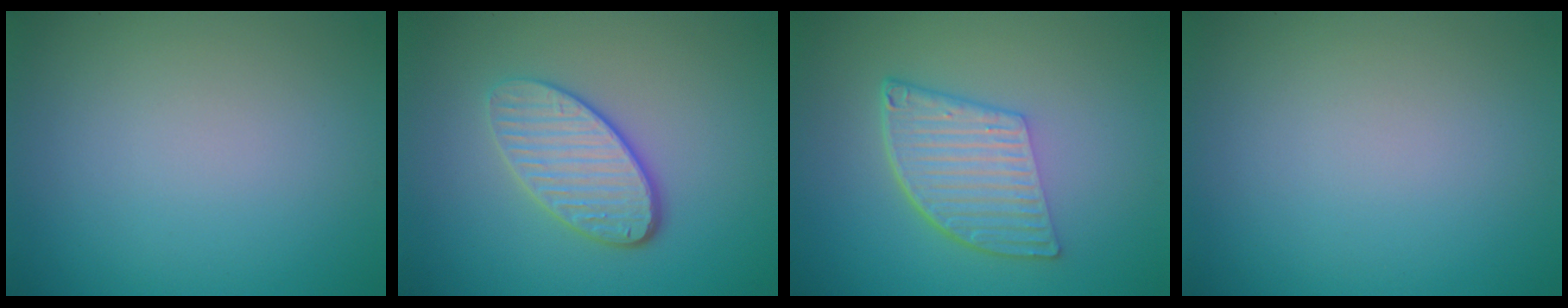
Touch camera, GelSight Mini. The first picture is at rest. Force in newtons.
{"total": 4.1, "press": 3.4, "slide": 2.4}
{"total": 6.1, "press": 4.2, "slide": 4.4}
{"total": 0.0}